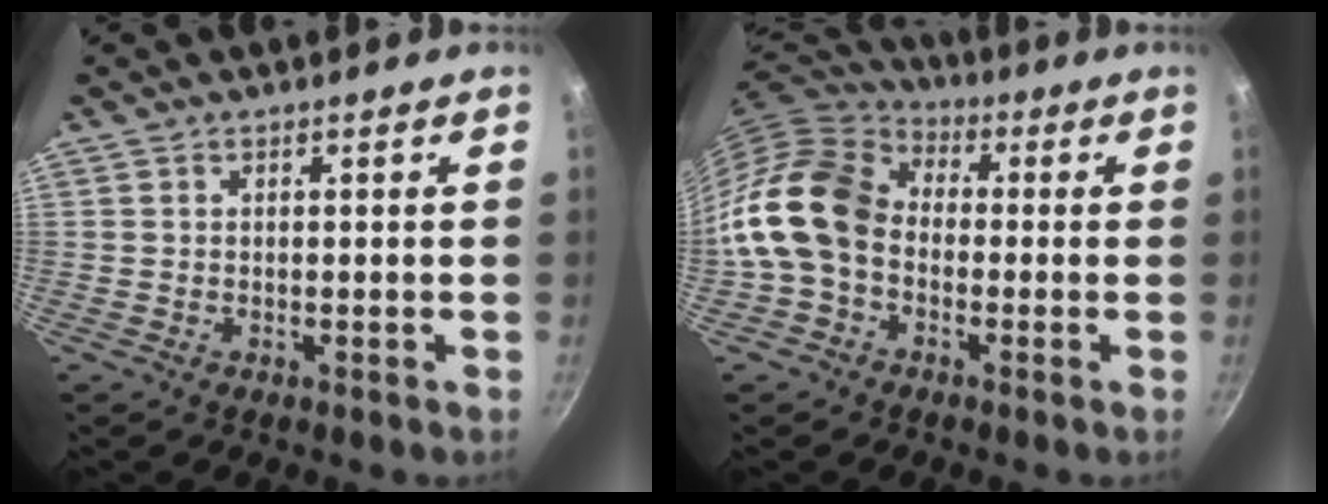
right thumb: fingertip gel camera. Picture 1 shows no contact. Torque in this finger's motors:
{"motor_torque": [1.84, 3.17, 0.97, -0.94, 0.20]}